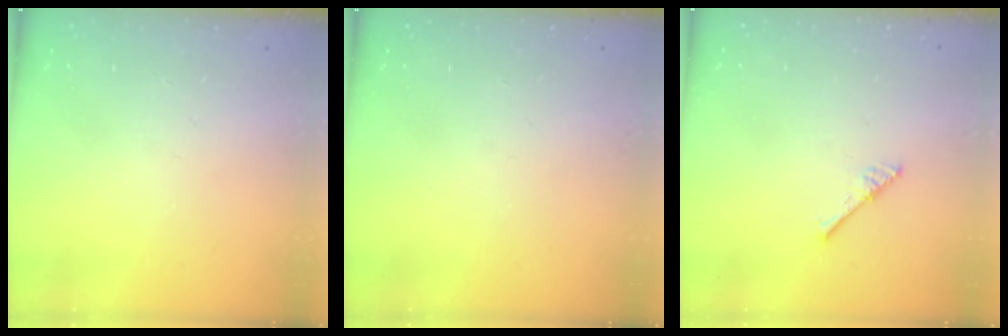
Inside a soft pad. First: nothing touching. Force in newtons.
{"total": 0.0}
{"total": 3.0, "press": 3.0, "slide": 0.3}